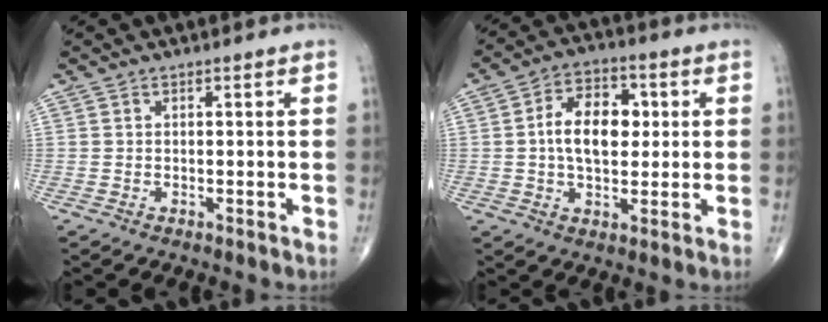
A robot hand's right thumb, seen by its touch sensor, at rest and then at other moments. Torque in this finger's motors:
{"motor_torque": [0.19, 0.35, 0.89, 0.15, 0.11]}